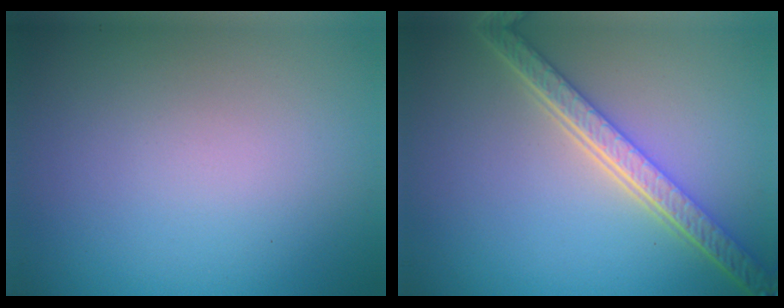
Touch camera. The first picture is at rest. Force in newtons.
{"total": 5.5, "press": 4.1, "slide": 3.6}